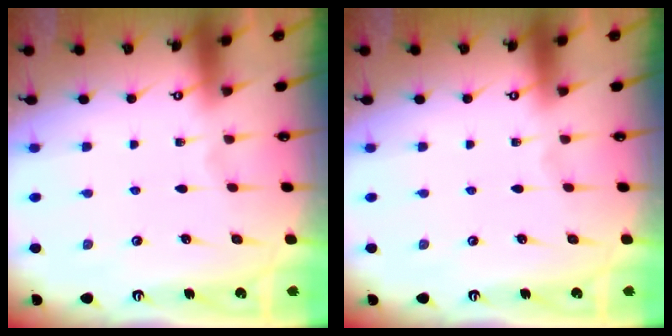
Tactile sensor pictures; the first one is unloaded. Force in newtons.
{"total": 0.0}